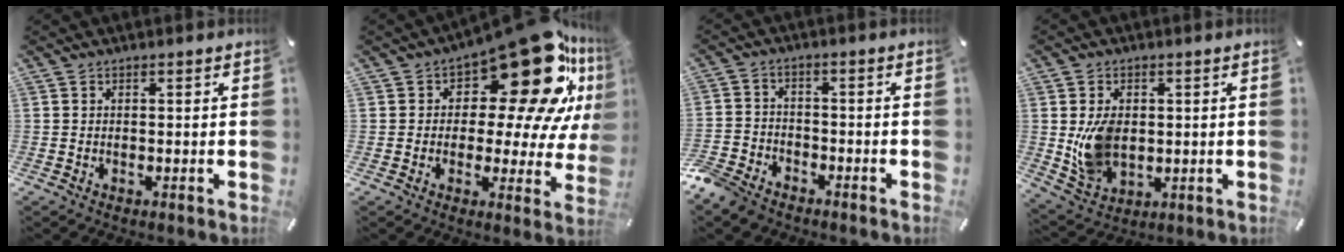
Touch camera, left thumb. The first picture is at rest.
{"total": 24.8, "force": [11.8, 10.6, 19.1], "torque": [-0.250, -0.089, 0.195]}
{"total": 6.1, "force": [-4.9, 3.4, 1.6], "torque": [-0.043, 0.022, -0.099]}
{"total": 9.5, "force": [0.6, 7.3, 6.1], "torque": [-0.115, -0.007, 0.010]}